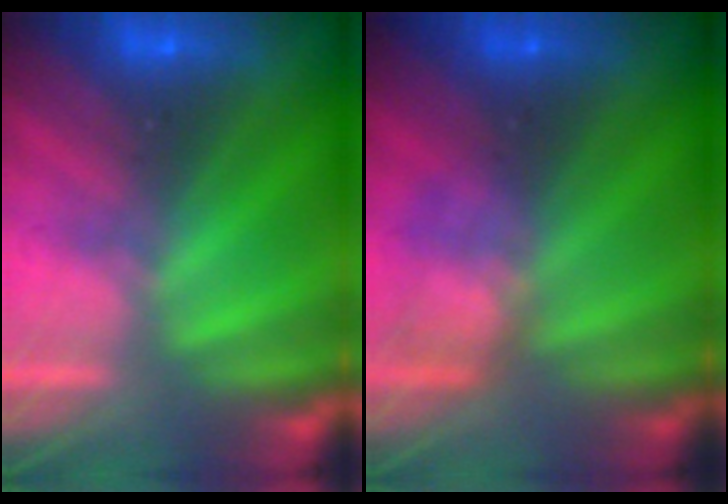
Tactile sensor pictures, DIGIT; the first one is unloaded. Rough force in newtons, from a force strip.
{"total": 2.4}